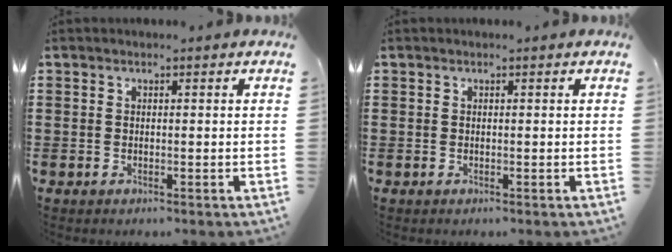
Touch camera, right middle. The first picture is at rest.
{"total": 0.0}